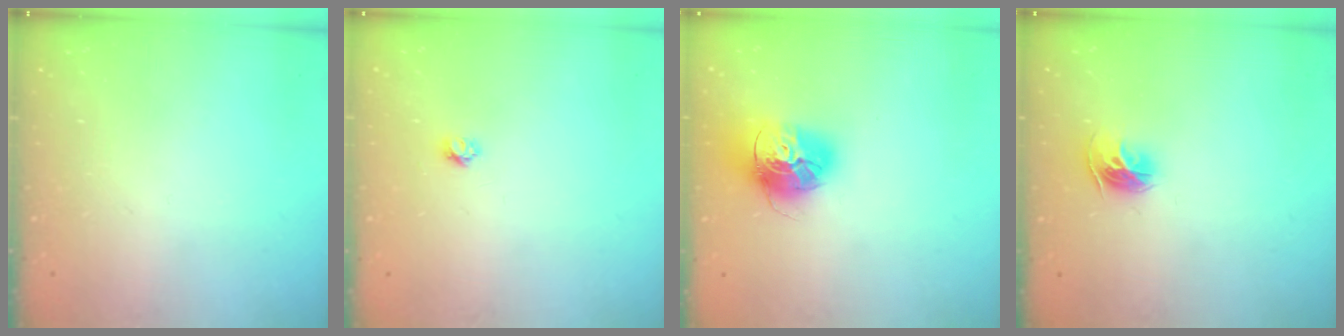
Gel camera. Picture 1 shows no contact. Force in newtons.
{"total": 3.4, "press": 3.4, "slide": 0.3}
{"total": 16.8, "press": 16.7, "slide": 1.5}
{"total": 9.2, "press": 9.1, "slide": 0.9}